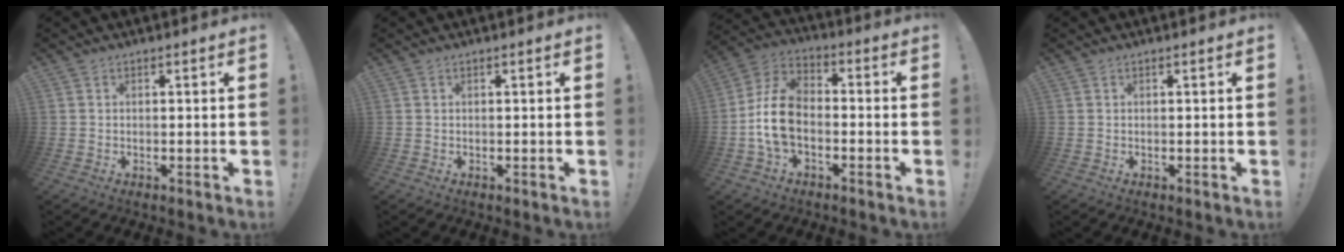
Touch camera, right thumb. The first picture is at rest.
{"total": 0.0}
{"total": 12.6, "force": [-3.2, 8.4, 8.9], "torque": [-0.182, 0.030, -0.054]}
{"total": 0.0}